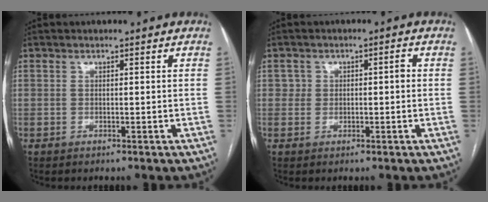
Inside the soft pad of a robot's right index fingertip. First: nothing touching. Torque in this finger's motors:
{"motor_torque": [0.26, 0.18, 0.04, 0.01]}